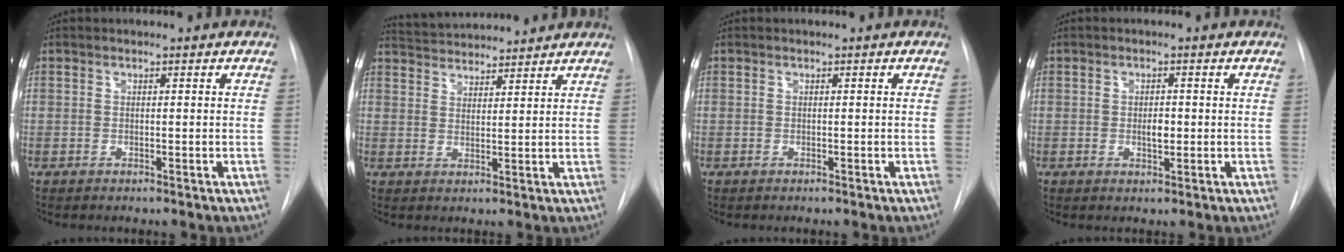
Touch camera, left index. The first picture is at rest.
{"total": 10.1, "force": [9.8, 1.3, 2.2], "torque": [-0.040, 0.026, 0.147]}
{"total": 0.0}
{"total": 1.9, "force": [0.0, 0.9, 1.7], "torque": [-0.030, 0.000, 0.001]}